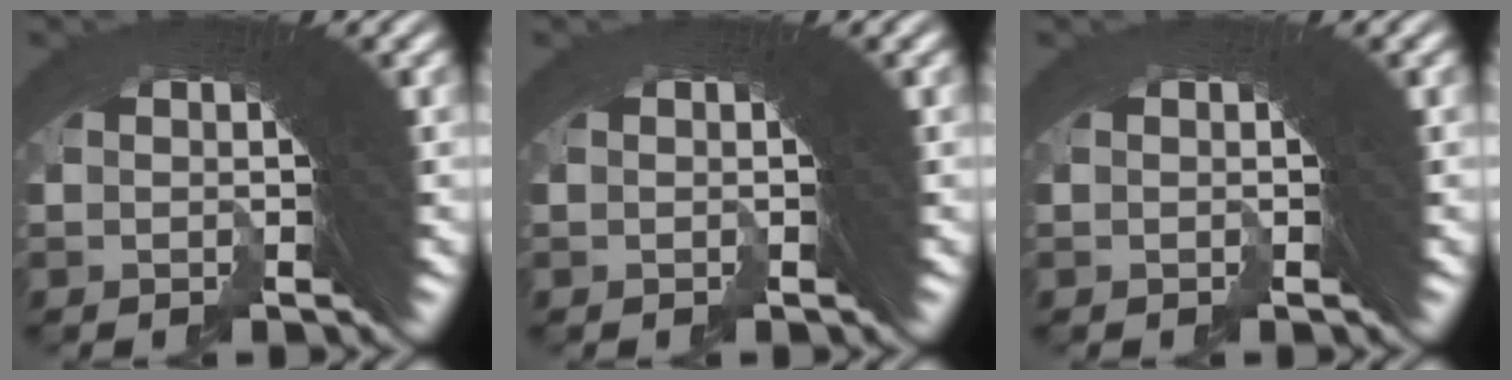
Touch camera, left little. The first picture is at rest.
{"total": 0.0}
{"total": 0.0}